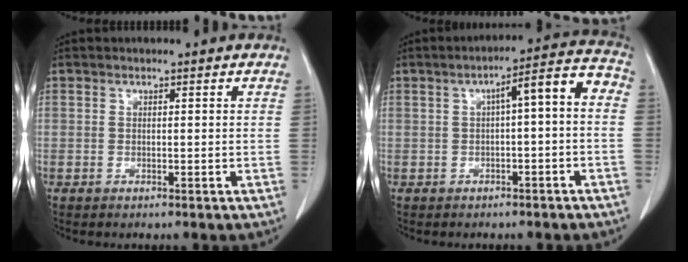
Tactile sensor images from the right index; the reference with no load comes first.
{"total": 7.2, "force": [-0.2, 1.4, 7.1], "torque": [-0.096, 0.036, -0.006]}